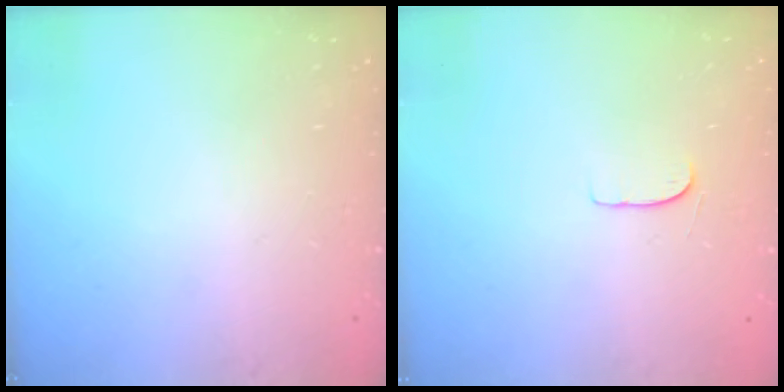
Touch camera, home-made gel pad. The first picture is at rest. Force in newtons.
{"total": 5.1, "press": 5.1, "slide": 0.4}